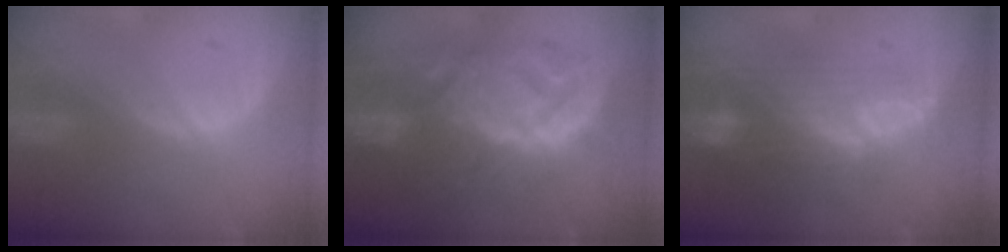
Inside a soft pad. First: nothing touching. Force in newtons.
{"total": 11.0, "press": 10.9, "slide": 0.8}
{"total": 9.7, "press": 8.4, "slide": 5.0}